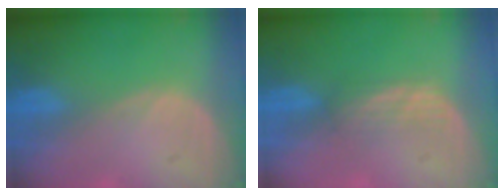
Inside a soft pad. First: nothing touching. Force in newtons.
{"total": 3.0, "press": 2.6, "slide": 1.5}